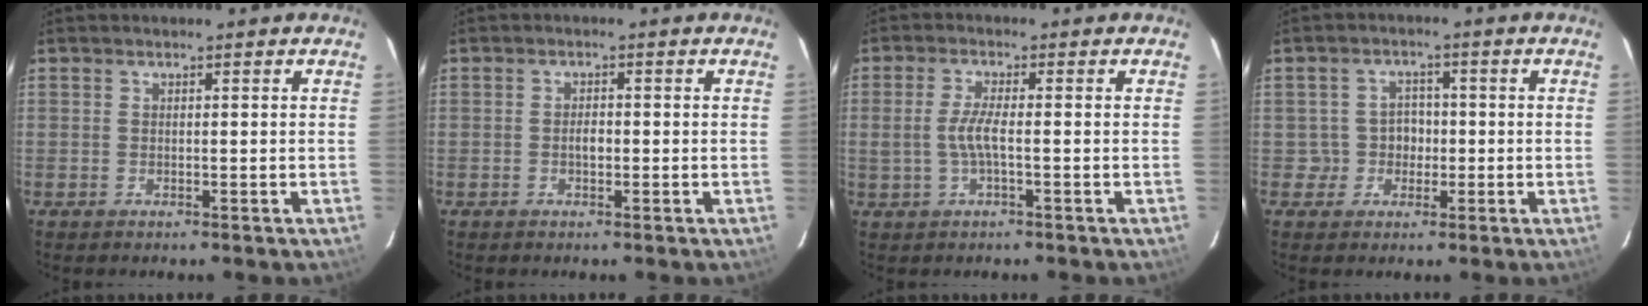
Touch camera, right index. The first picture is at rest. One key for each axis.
{"total": 1.6, "fx": -0.3, "fy": 0.9, "fz": 1.3, "tx": -0.024, "ty": 0.004, "tz": -0.007}
{"total": 3.9, "fx": -0.7, "fy": 0.5, "fz": 3.8, "tx": -0.077, "ty": 0.000, "tz": -0.010}
{"total": 3.9, "fx": -0.8, "fy": 3.8, "fz": 0.2, "tx": 0.005, "ty": 0.023, "tz": -0.010}